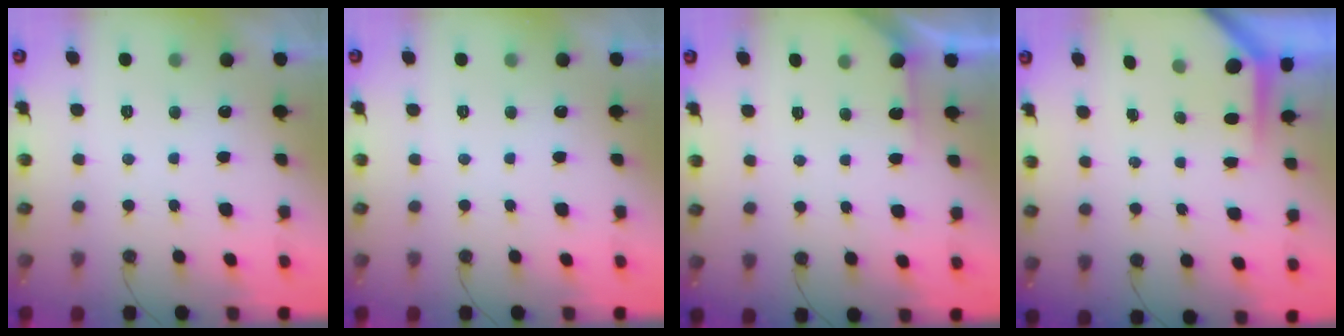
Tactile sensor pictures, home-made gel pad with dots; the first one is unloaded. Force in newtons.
{"total": 0.0}
{"total": 3.5, "press": 3.5, "slide": 0.4}
{"total": 3.7, "press": 3.7, "slide": 0.2}